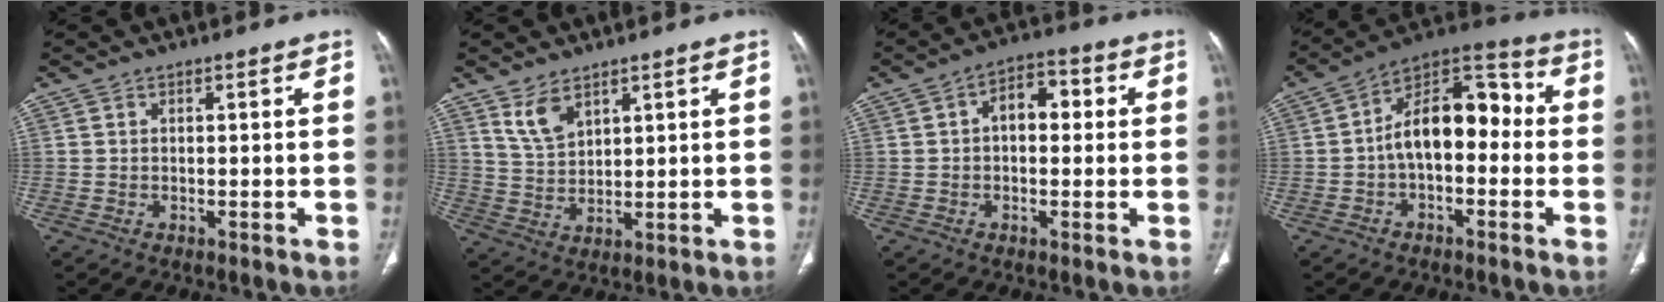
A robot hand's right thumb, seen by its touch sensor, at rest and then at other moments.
{"total": 5.4, "force": [3.6, 2.6, 3.0], "torque": [-0.051, -0.022, 0.081]}
{"total": 6.7, "force": [0.8, 4.1, 5.2], "torque": [-0.057, 0.024, 0.004]}
{"total": 15.2, "force": [-0.9, 8.7, 12.4], "torque": [-0.168, 0.051, -0.031]}